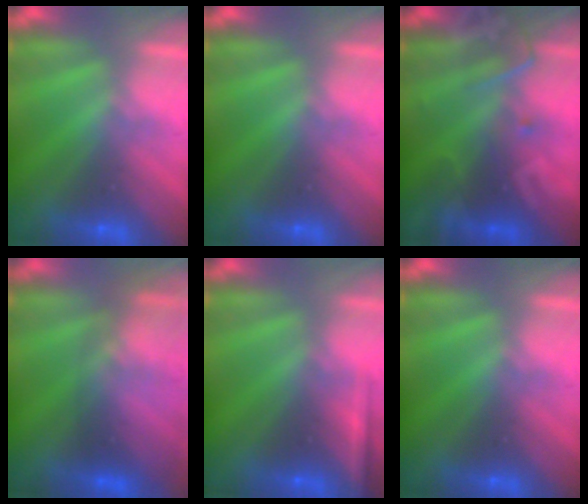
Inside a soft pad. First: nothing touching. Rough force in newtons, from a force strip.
{"total": 0.0}
{"total": 2.8}
{"total": 2.9}
{"total": 2.3}
{"total": 0.0}